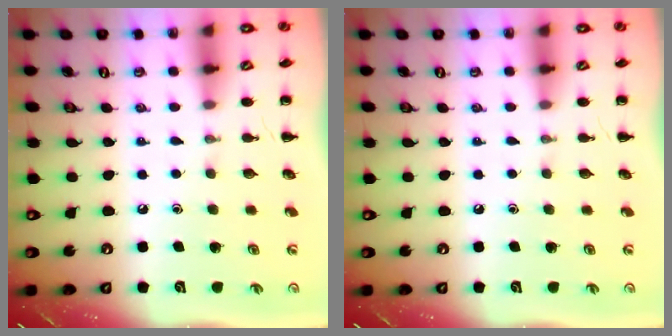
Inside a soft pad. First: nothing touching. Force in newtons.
{"total": 0.0}